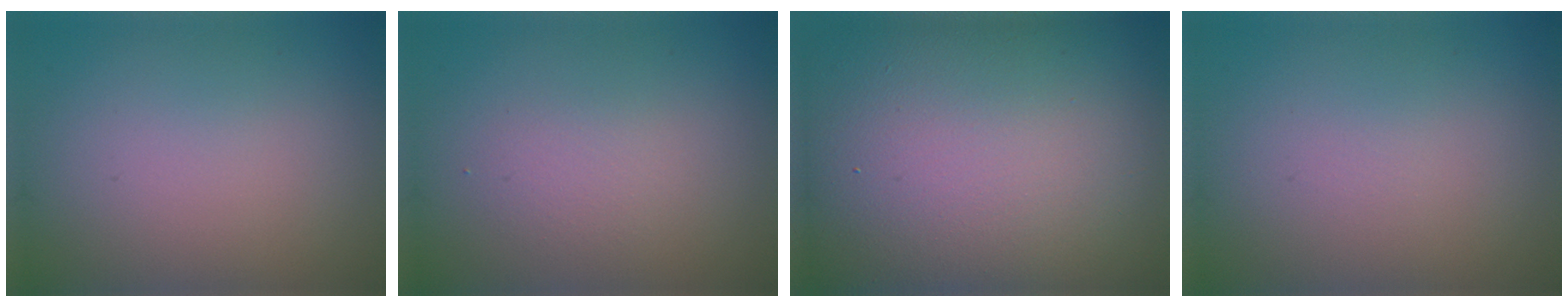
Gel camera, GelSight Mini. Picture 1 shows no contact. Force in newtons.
{"total": 1.3, "press": 1.3, "slide": 0.0}
{"total": 22.3, "press": 22.3, "slide": 1.1}
{"total": 0.0}